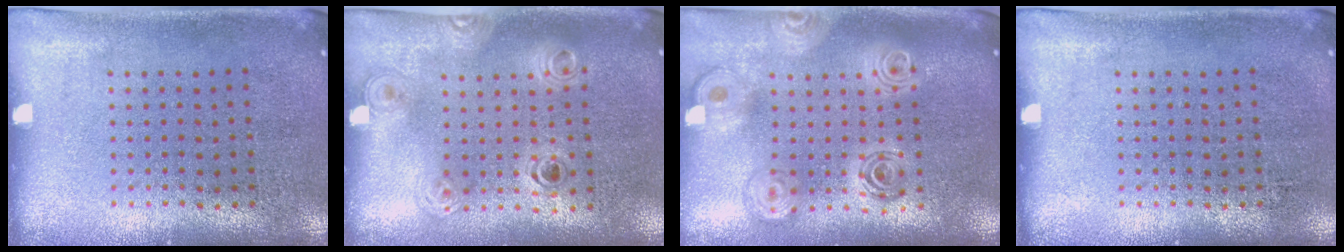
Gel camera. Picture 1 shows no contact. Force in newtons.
{"total": 1.2, "press": 1.0, "slide": 0.6}
{"total": 2.1, "press": 1.7, "slide": 1.3}
{"total": 0.0}